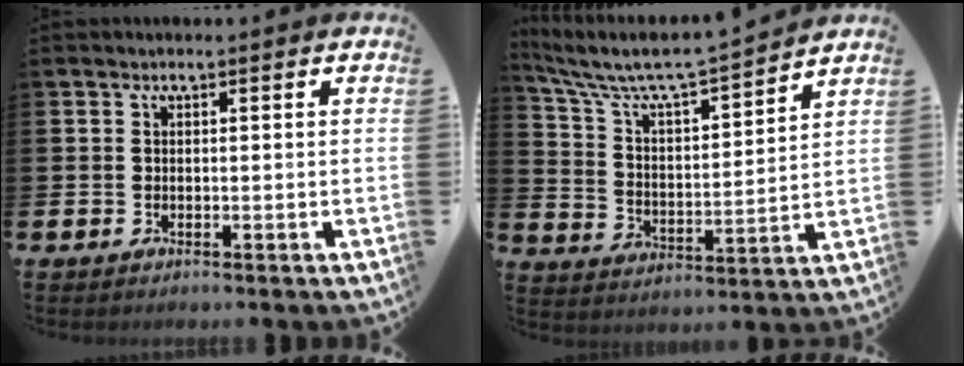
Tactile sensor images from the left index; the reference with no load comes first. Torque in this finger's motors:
{"motor_torque": [0.87, -1.26, 0.37, 0.15]}